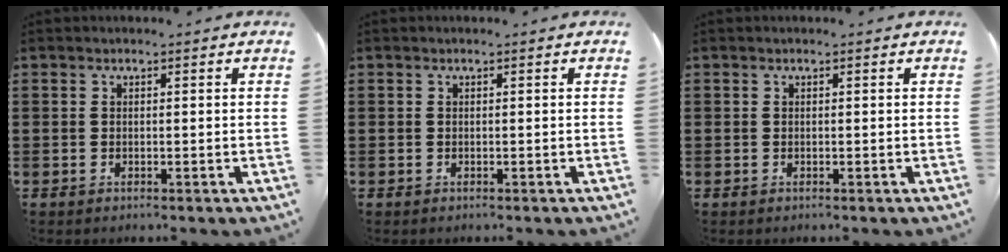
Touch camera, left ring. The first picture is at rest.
{"total": 0.0}
{"total": 0.0}